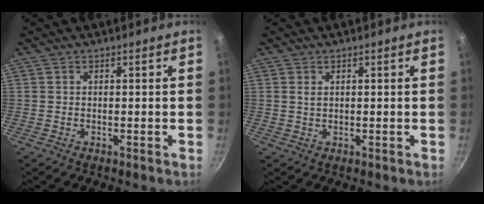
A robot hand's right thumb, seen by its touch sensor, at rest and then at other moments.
{"total": 1.2, "force": [0.5, 0.7, 0.9], "torque": [-0.017, 0.000, 0.008]}